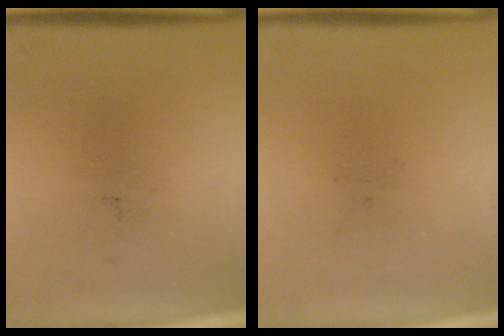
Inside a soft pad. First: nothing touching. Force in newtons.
{"total": 0.0}